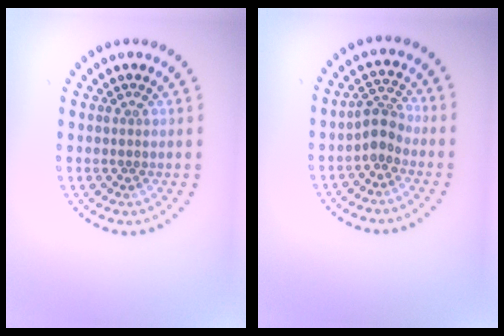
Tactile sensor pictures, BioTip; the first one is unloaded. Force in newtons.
{"total": 2.3, "press": 2.0, "slide": 1.1}